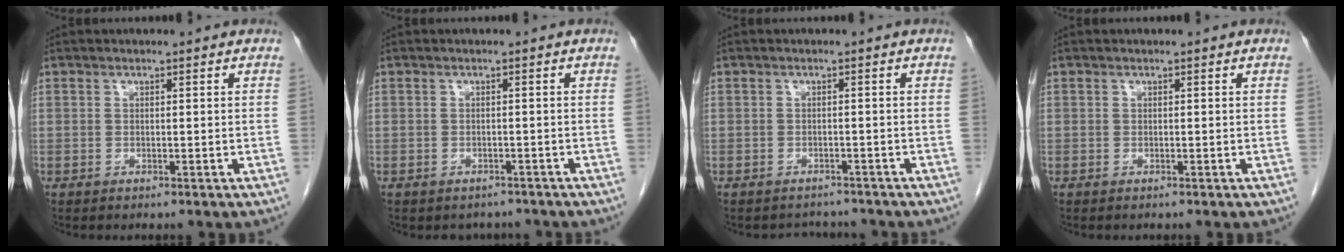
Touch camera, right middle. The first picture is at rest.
{"total": 2.7, "force": [-2.3, 1.4, 0.0], "torque": [-0.001, 0.005, -0.031]}
{"total": 2.9, "force": [-2.6, 1.1, -0.4], "torque": [0.006, 0.002, -0.039]}
{"total": 0.0}